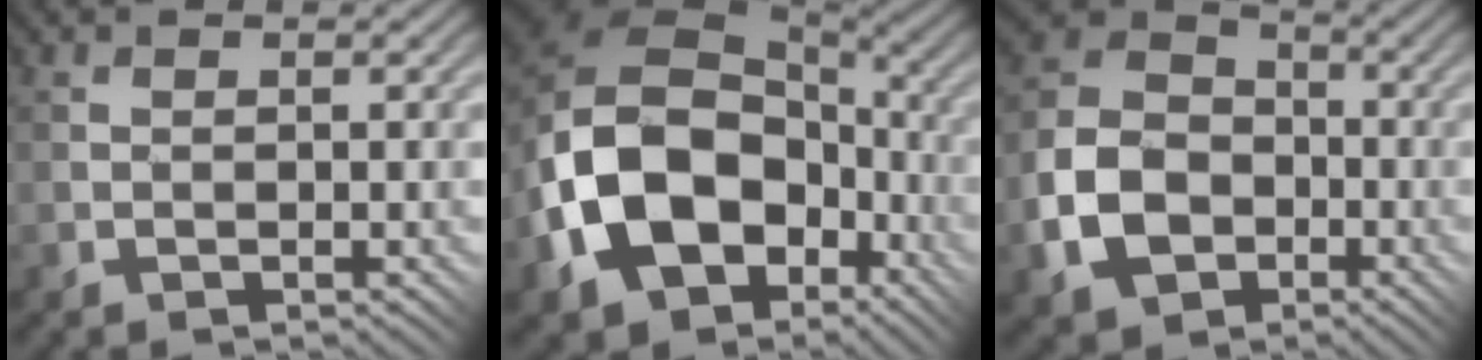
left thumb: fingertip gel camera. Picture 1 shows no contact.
{"total": 17.2, "force": [-4.6, 12.3, 11.1], "torque": [-0.247, -0.031, -0.071]}
{"total": 9.7, "force": [-3.3, 7.5, 5.2], "torque": [-0.130, -0.015, -0.074]}